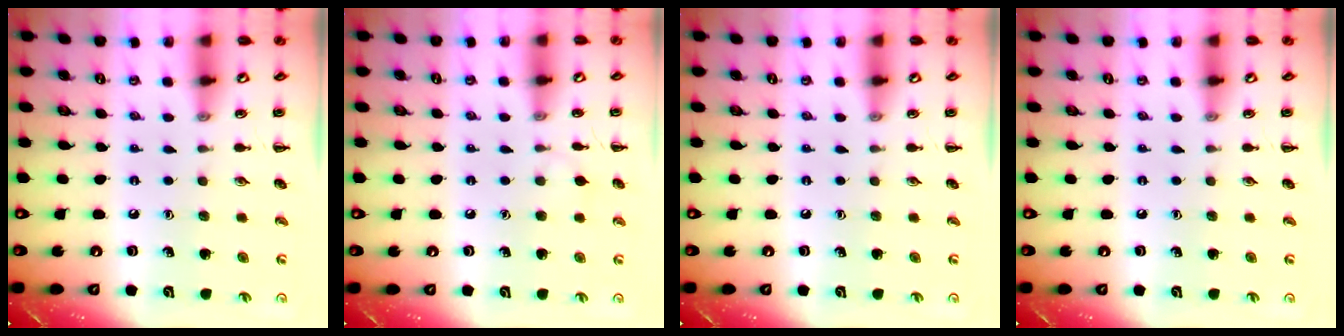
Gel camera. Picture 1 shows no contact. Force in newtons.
{"total": 4.1, "press": 3.8, "slide": 1.6}
{"total": 0.0}
{"total": 0.0}